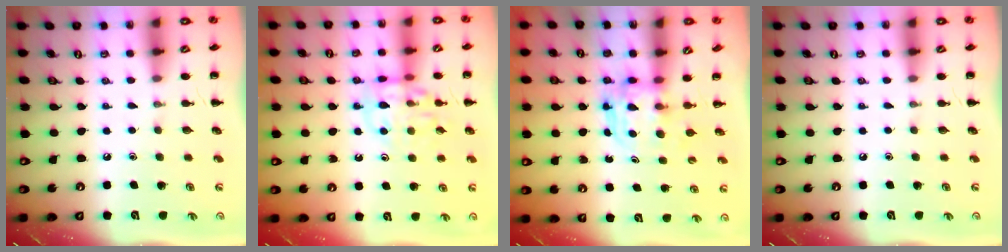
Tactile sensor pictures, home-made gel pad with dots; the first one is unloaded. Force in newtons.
{"total": 11.9, "press": 11.8, "slide": 1.6}
{"total": 3.8, "press": 3.7, "slide": 0.2}
{"total": 0.0}